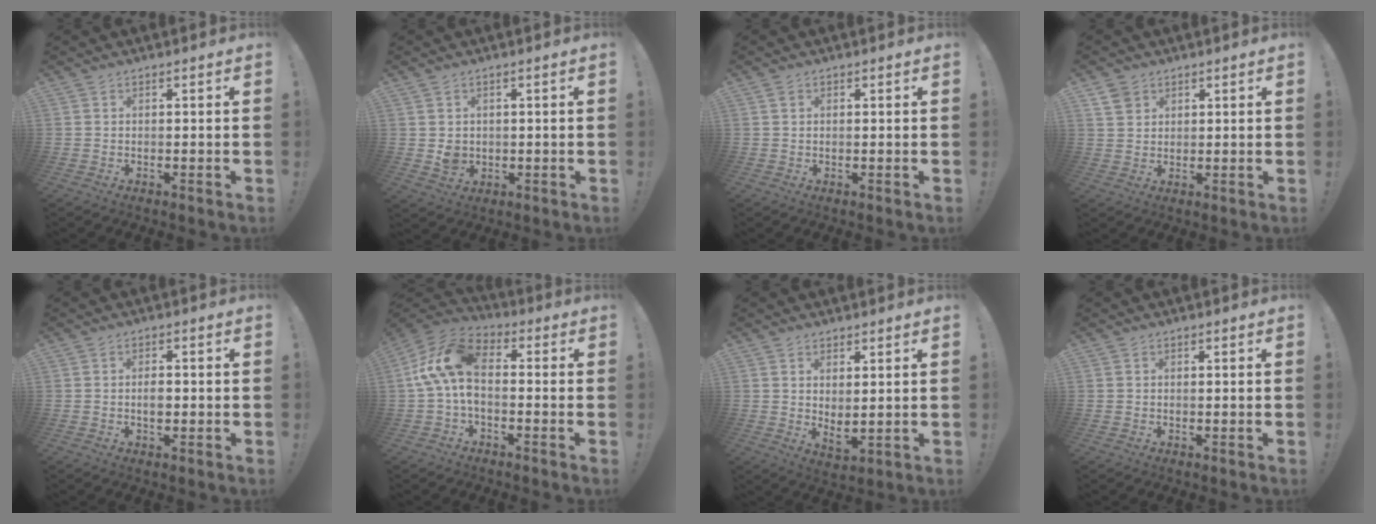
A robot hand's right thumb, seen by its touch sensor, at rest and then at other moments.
{"total": 4.1, "force": [0.7, 3.7, 1.6], "torque": [-0.010, -0.004, 0.015]}
{"total": 0.7, "force": [0.4, 0.4, 0.4], "torque": [-0.010, 0.002, 0.007]}
{"total": 4.5, "force": [2.8, 3.3, 1.2], "torque": [-0.013, -0.014, 0.052]}
{"total": 2.7, "force": [-0.5, 1.5, 2.1], "torque": [-0.023, -0.002, -0.013]}
{"total": 13.7, "force": [0.3, 8.2, 11.0], "torque": [-0.218, 0.015, 0.008]}
{"total": 3.6, "force": [2.4, 1.2, 2.5], "torque": [-0.028, -0.024, 0.042]}
{"total": 0.6, "force": [0.2, 0.6, 0.0], "torque": [0.005, 0.000, 0.002]}